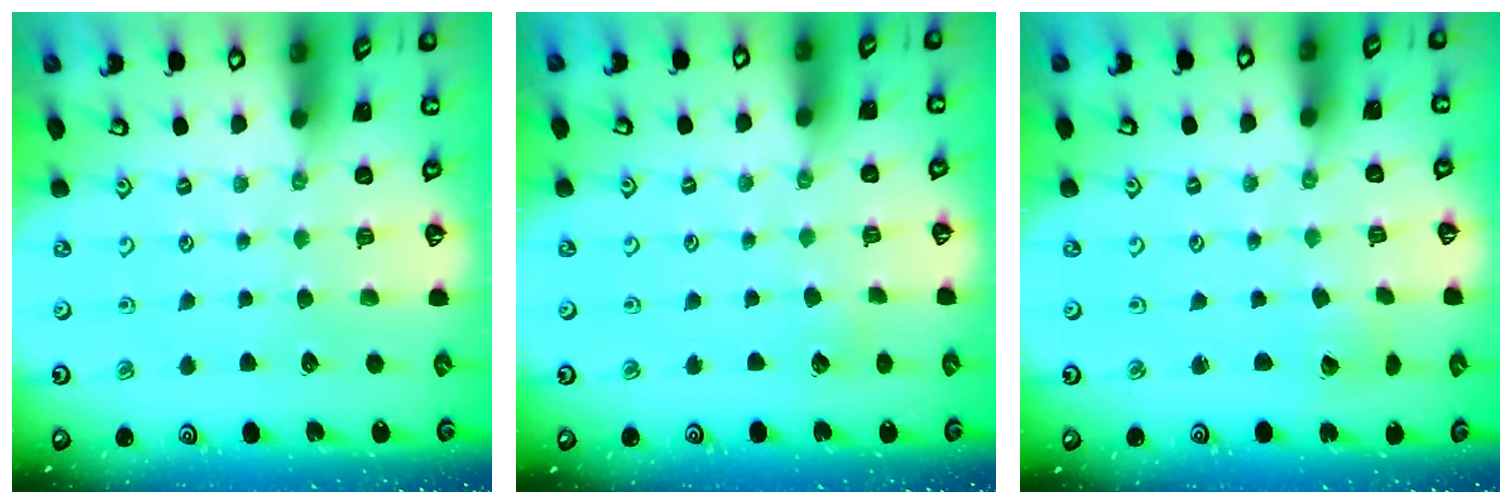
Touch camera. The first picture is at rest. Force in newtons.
{"total": 2.0, "press": 2.0, "slide": 0.1}
{"total": 2.3, "press": 2.3, "slide": 0.2}